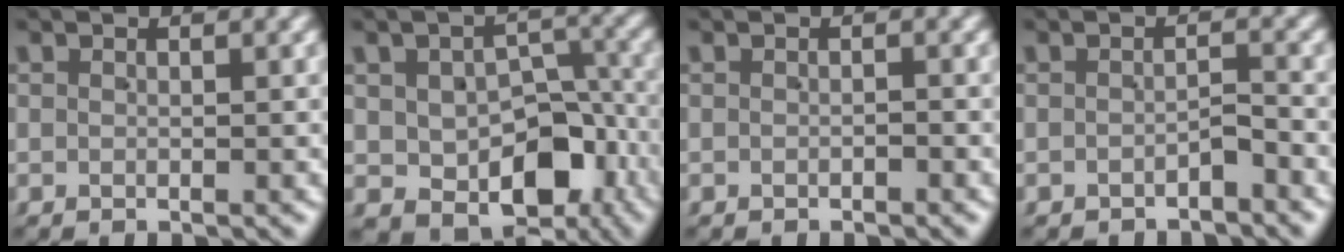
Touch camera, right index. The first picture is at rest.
{"total": 8.5, "force": [-3.1, 6.1, 5.1], "torque": [-0.077, -0.049, -0.024]}
{"total": 0.6, "force": [-0.6, 0.0, -0.1], "torque": [0.004, -0.002, -0.010]}
{"total": 1.8, "force": [-1.7, 0.5, 0.3], "torque": [0.006, -0.006, -0.024]}